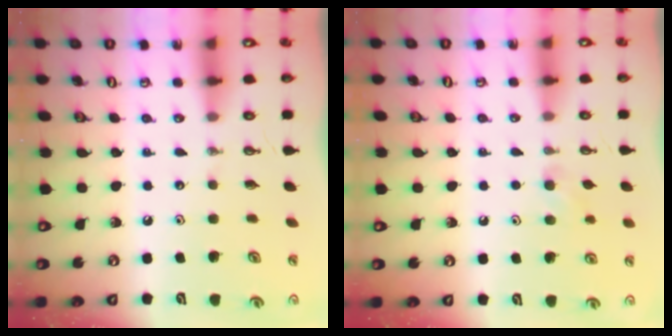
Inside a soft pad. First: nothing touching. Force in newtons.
{"total": 4.3, "press": 4.1, "slide": 1.3}